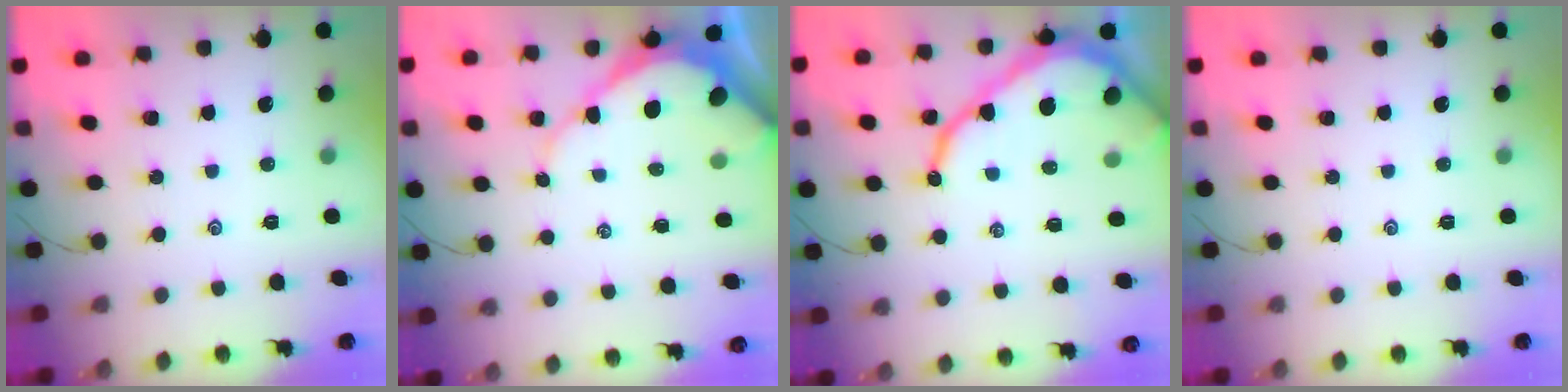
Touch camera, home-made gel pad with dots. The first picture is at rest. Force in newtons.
{"total": 8.9, "press": 8.8, "slide": 0.8}
{"total": 14.0, "press": 14.0, "slide": 1.2}
{"total": 0.0}